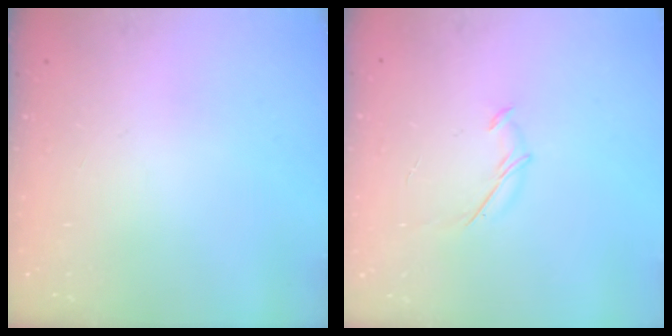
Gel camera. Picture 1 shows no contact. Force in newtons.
{"total": 6.2, "press": 6.1, "slide": 1.0}